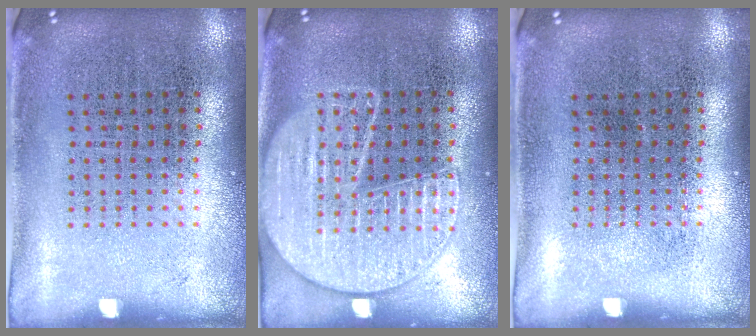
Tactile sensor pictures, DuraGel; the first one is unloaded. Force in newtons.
{"total": 1.9, "press": 1.9, "slide": 0.2}
{"total": 0.0}